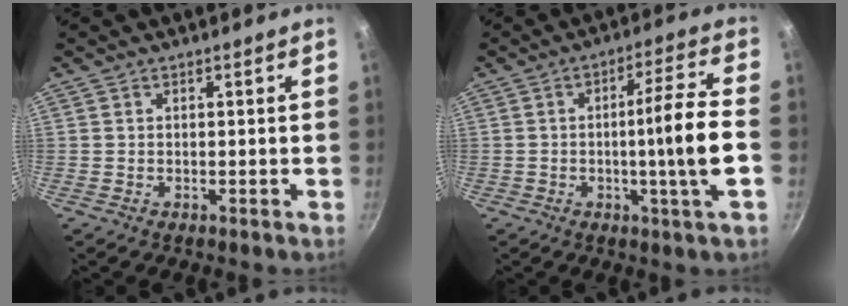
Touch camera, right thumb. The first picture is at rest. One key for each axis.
{"total": 11.1, "fx": -2.0, "fy": -0.2, "fz": 10.9, "tx": -0.169, "ty": 0.022, "tz": -0.031}